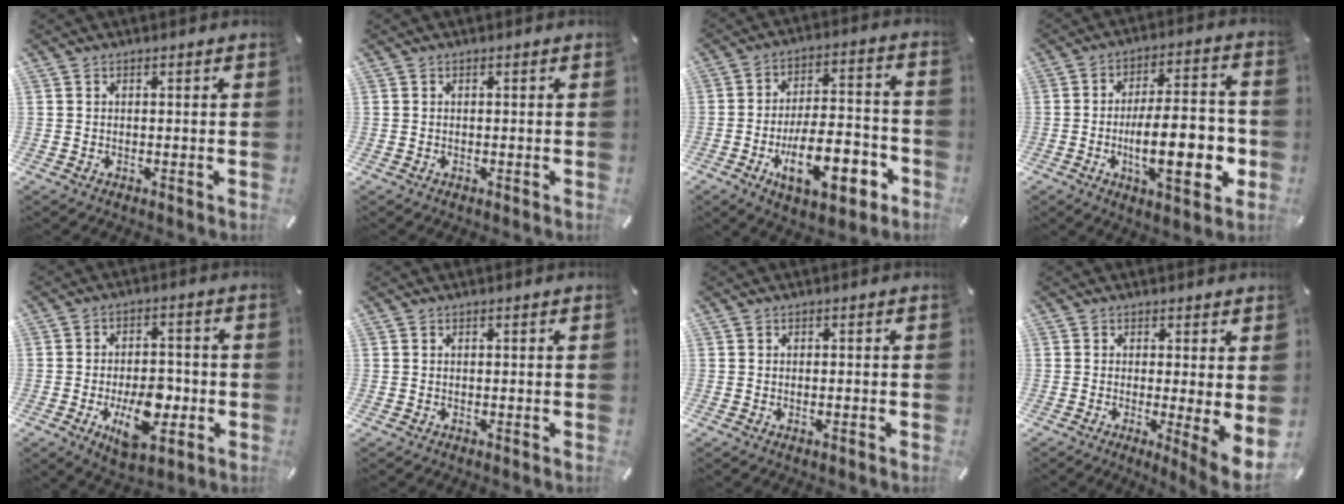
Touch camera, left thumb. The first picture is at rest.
{"total": 0.0}
{"total": 18.1, "force": [-7.1, 8.8, 14.2], "torque": [-0.207, 0.030, -0.108]}
{"total": 18.6, "force": [-4.0, 6.6, 17.0], "torque": [-0.260, -0.002, -0.062]}
{"total": 12.4, "force": [-3.8, 7.0, 9.5], "torque": [-0.143, -0.001, -0.062]}
{"total": 0.0}
{"total": 0.8, "force": [-0.3, 0.2, 0.7], "torque": [-0.014, -0.002, -0.005]}
{"total": 4.7, "force": [0.2, 0.3, 4.7], "torque": [-0.062, -0.026, 0.009]}